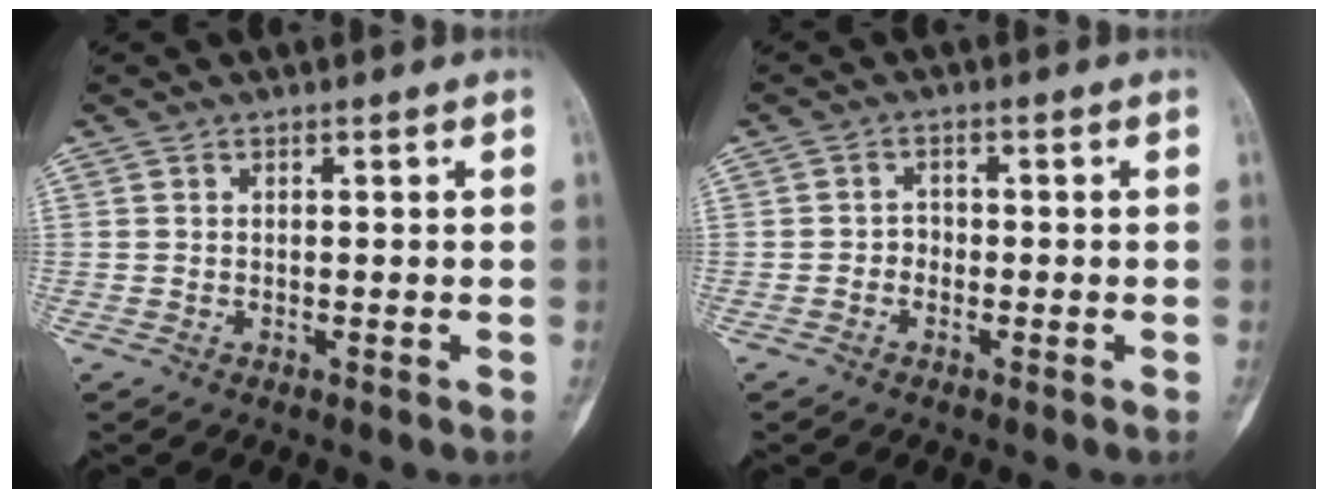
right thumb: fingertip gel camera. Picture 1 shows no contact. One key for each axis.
{"total": 1.7, "fx": -0.7, "fy": 1.4, "fz": 0.7, "tx": 0.001, "ty": 0.008, "tz": -0.019}